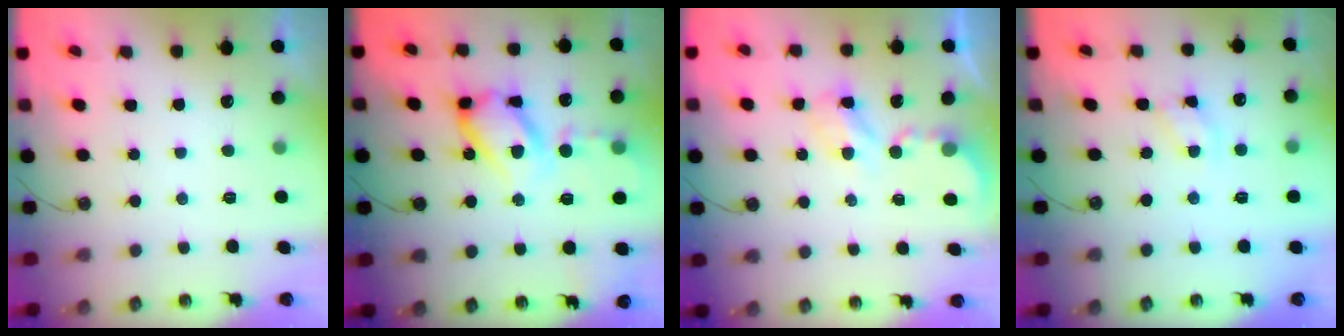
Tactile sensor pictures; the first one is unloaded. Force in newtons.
{"total": 16.0, "press": 15.9, "slide": 1.6}
{"total": 4.4, "press": 4.3, "slide": 0.7}
{"total": 4.6, "press": 4.6, "slide": 0.3}